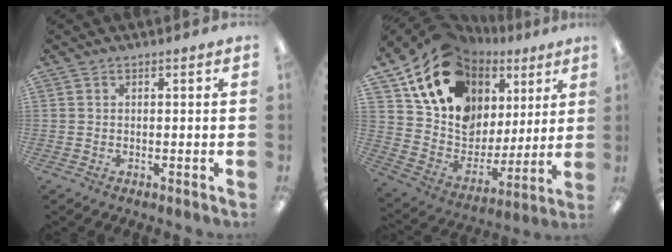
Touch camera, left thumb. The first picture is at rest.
{"total": 17.8, "force": [11.0, 12.1, 7.1], "torque": [-0.145, -0.068, 0.212]}